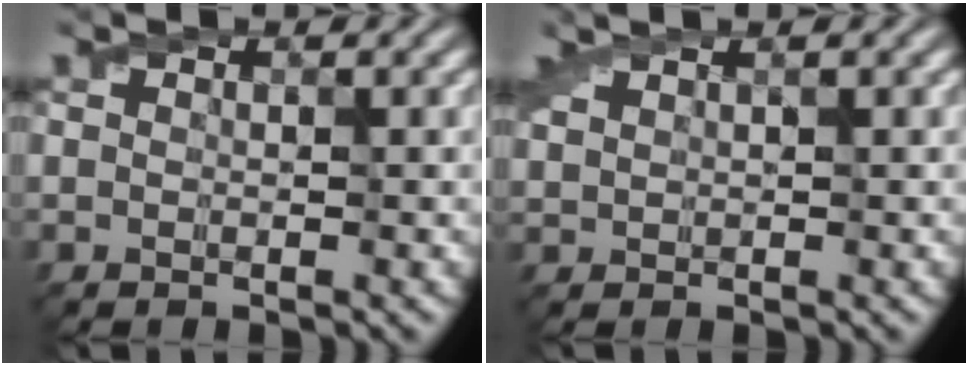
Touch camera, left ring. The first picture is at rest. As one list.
[{"total": 0.9, "force": [0.9, 0.0, 0.1], "torque": [-0.014, 0.008, 0.032]}]